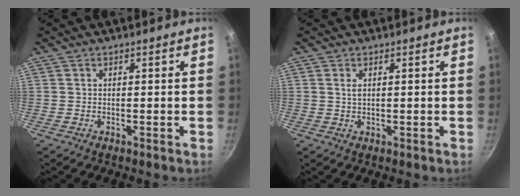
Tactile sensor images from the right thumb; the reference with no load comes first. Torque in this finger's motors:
{"motor_torque": [-0.59, 0.11, -0.70, -0.02, -0.01]}